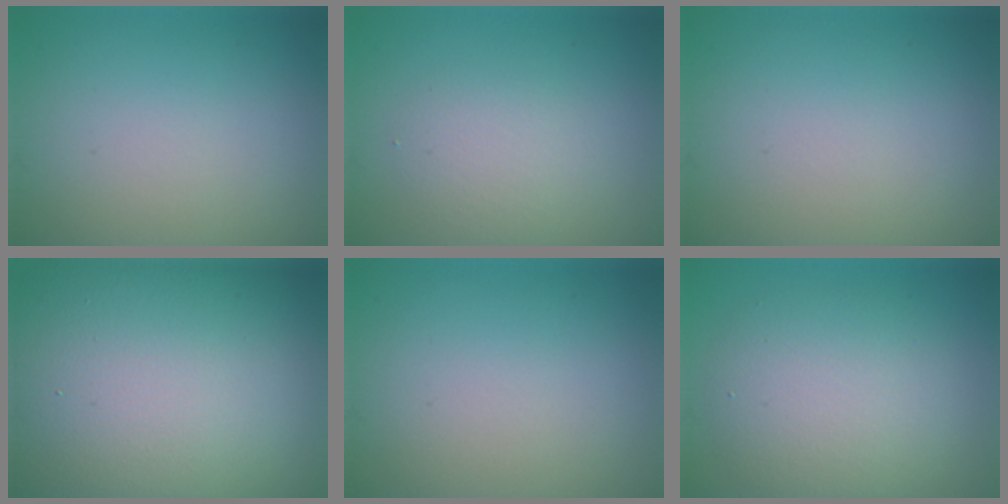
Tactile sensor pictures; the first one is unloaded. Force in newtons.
{"total": 2.3, "press": 2.3, "slide": 0.1}
{"total": 0.0}
{"total": 22.6, "press": 22.6, "slide": 1.6}
{"total": 0.0}
{"total": 5.9, "press": 5.9, "slide": 0.3}